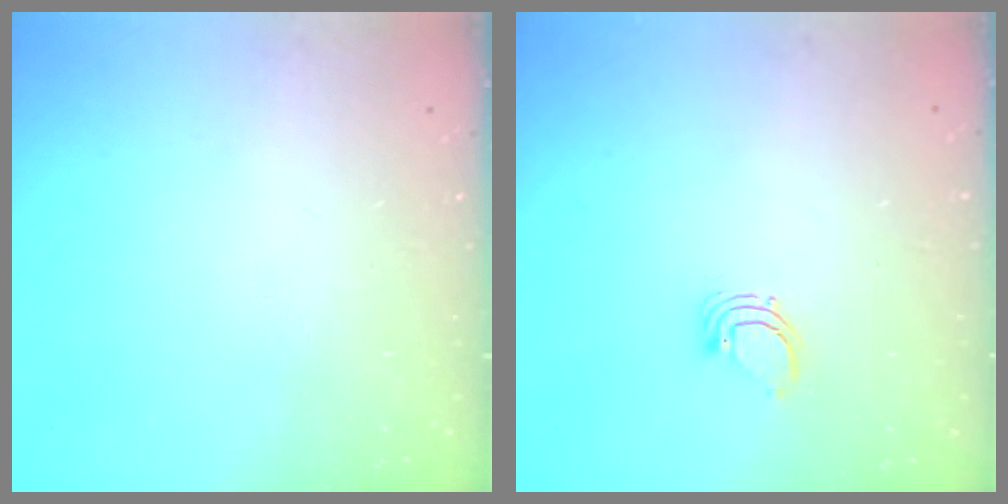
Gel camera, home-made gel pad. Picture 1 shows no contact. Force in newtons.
{"total": 2.3, "press": 2.3, "slide": 0.1}